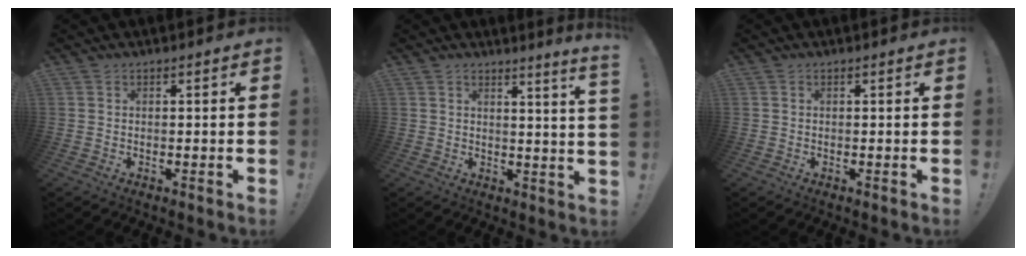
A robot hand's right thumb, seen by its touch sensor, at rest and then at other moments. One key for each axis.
{"total": 4.3, "fx": 2.5, "fy": -1.1, "fz": 3.3, "tx": -0.043, "ty": -0.025, "tz": 0.037}
{"total": 0.0}